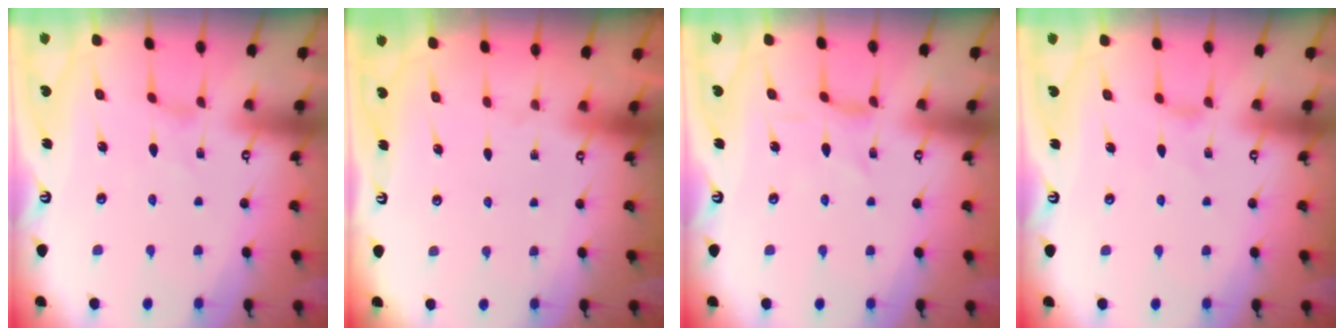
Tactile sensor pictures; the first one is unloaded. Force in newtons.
{"total": 0.0}
{"total": 0.0}
{"total": 0.0}